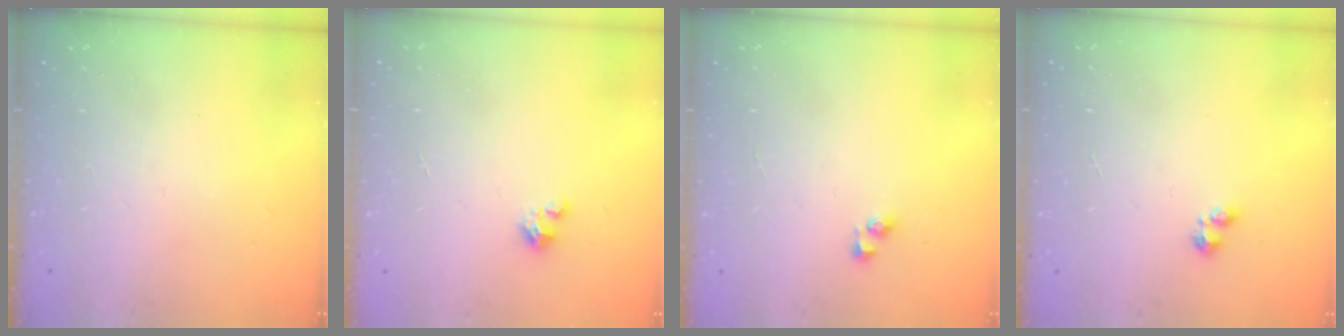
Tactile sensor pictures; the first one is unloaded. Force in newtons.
{"total": 2.6, "press": 2.6, "slide": 0.2}
{"total": 3.8, "press": 3.8, "slide": 0.5}
{"total": 2.0, "press": 2.0, "slide": 0.2}